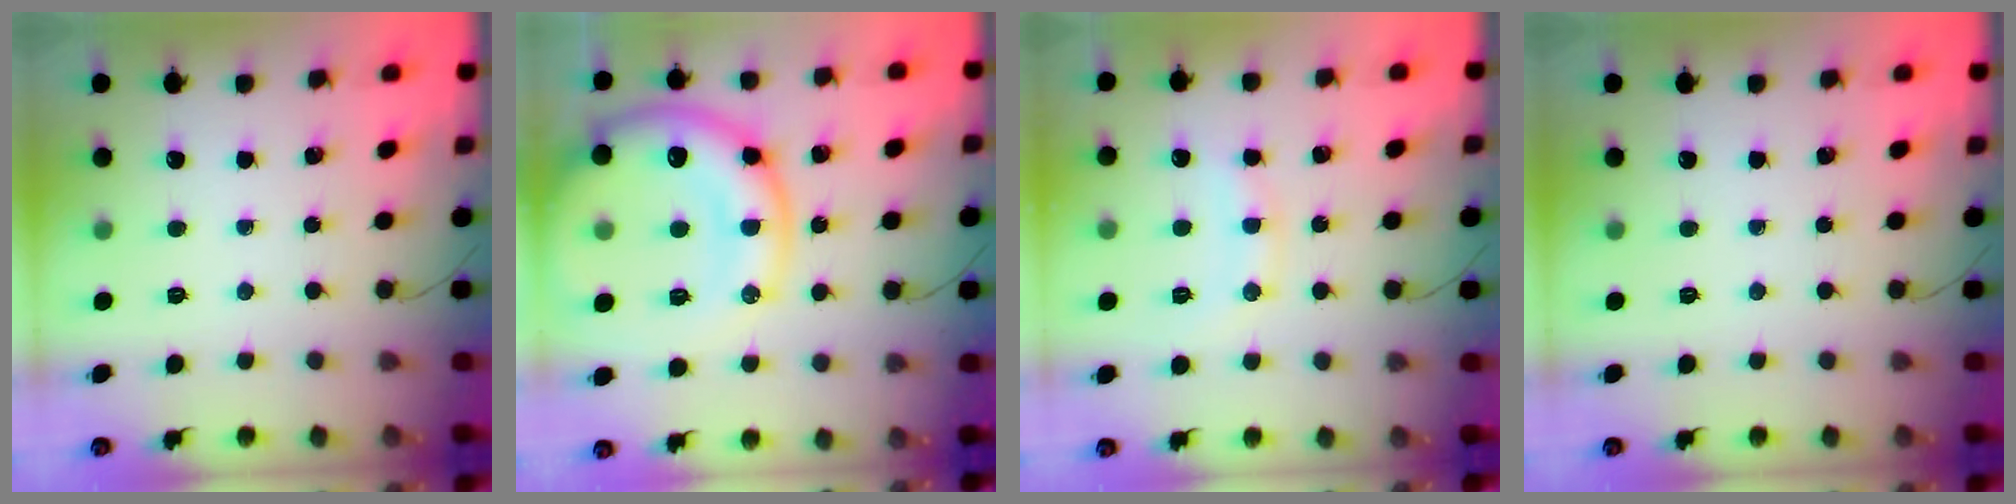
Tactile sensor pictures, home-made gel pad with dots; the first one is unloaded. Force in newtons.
{"total": 23.6, "press": 23.5, "slide": 2.8}
{"total": 8.1, "press": 8.1, "slide": 0.9}
{"total": 0.0}